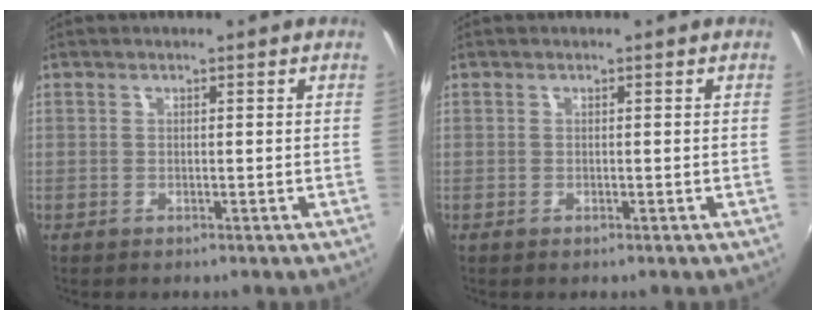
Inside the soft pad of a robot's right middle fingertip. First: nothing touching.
{"total": 0.0}